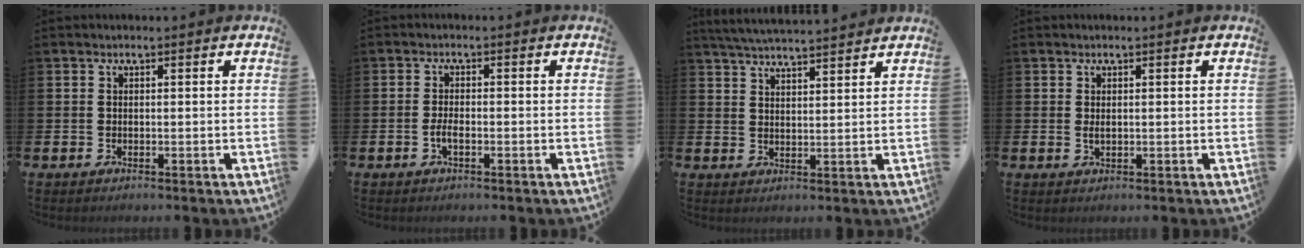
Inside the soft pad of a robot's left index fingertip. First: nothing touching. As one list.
[{"total": 1.8, "force": [-0.7, 0.6, 1.5], "torque": [-0.029, 0.002, -0.014]}, {"total": 4.7, "force": [4.7, 0.0, 0.6], "torque": [-0.027, -0.021, 0.085]}, {"total": 0.8, "force": [0.3, 0.4, 0.7], "torque": [-0.006, -0.001, 0.002]}]